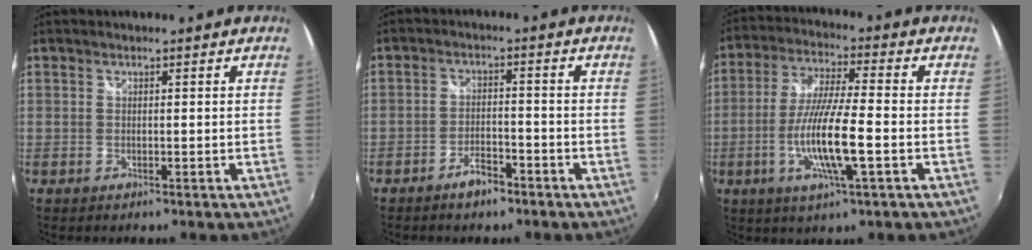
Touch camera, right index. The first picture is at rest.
{"total": 4.3, "force": [-3.2, 1.5, 2.4], "torque": [-0.059, 0.004, -0.051]}
{"total": 12.1, "force": [-3.5, 1.1, 11.6], "torque": [-0.230, -0.010, -0.065]}